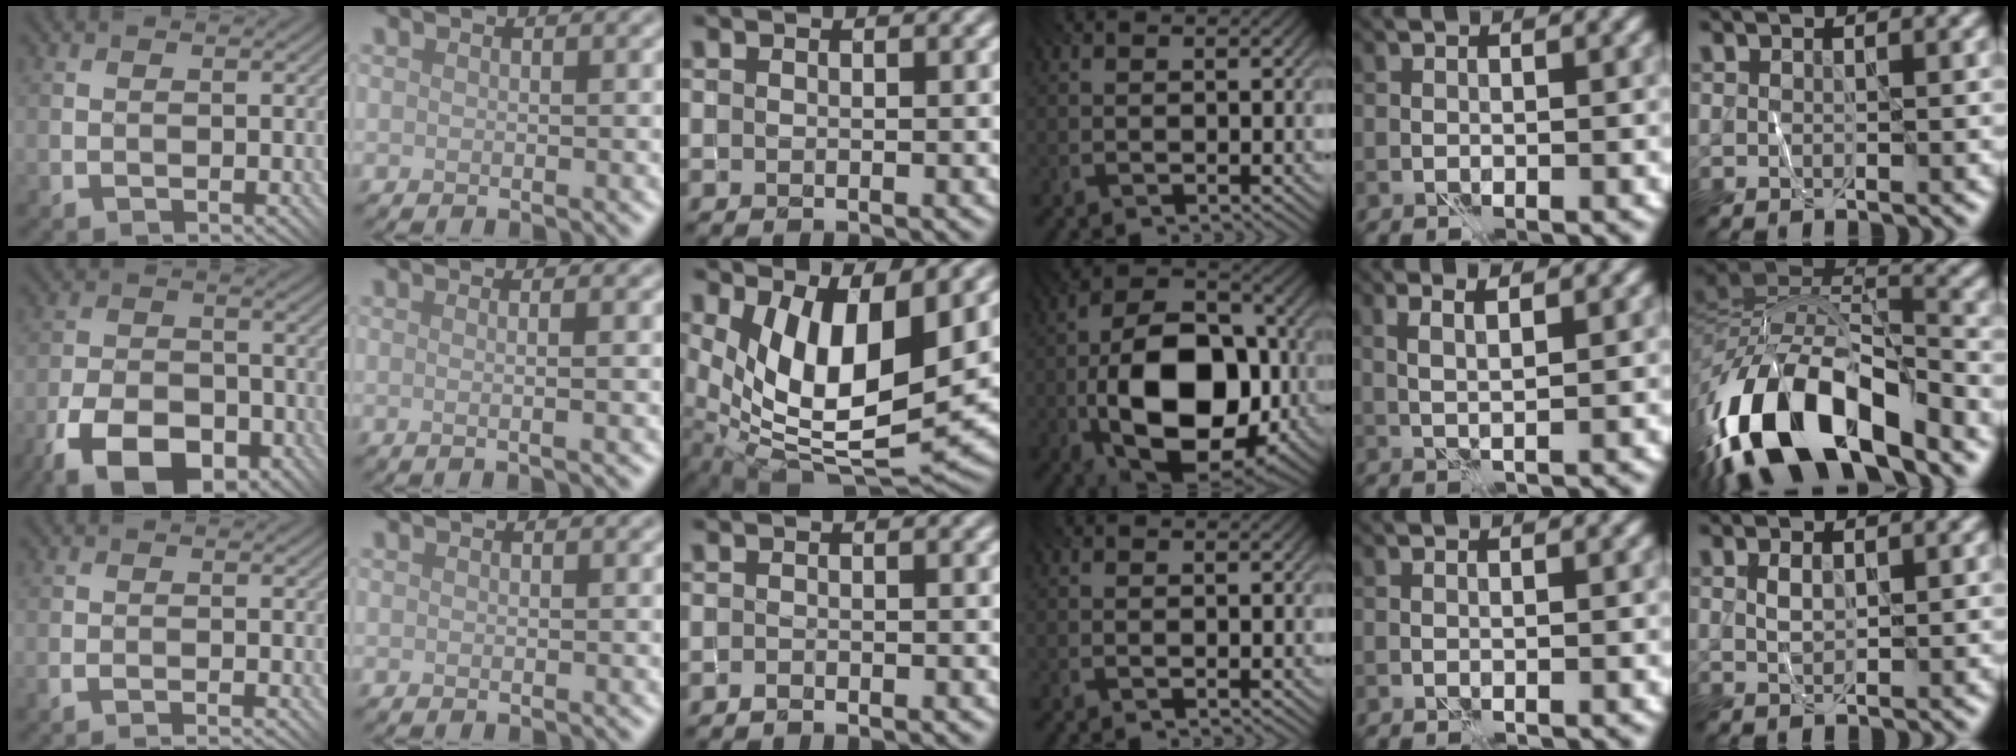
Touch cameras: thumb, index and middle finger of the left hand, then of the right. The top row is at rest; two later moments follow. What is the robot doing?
{"motion": "fold", "object": "shorts"}